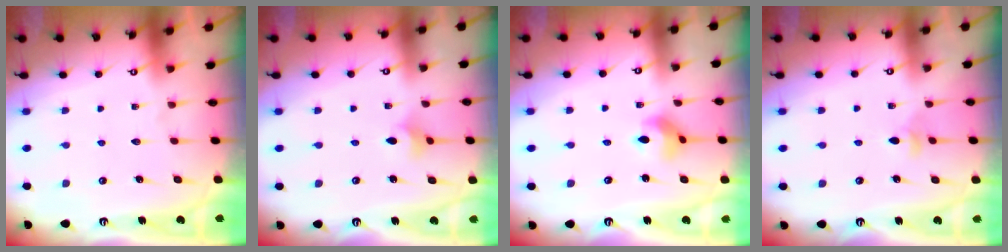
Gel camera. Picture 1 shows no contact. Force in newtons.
{"total": 3.3, "press": 3.2, "slide": 0.8}
{"total": 5.1, "press": 5.0, "slide": 0.9}
{"total": 3.8, "press": 3.7, "slide": 0.8}